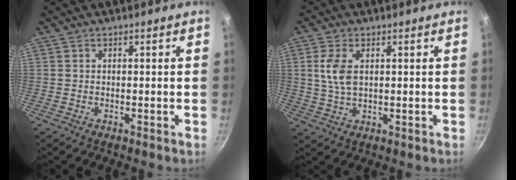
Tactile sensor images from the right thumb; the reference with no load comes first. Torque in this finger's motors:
{"motor_torque": [-0.55, 0.70, 0.27, 0.40, 0.07]}